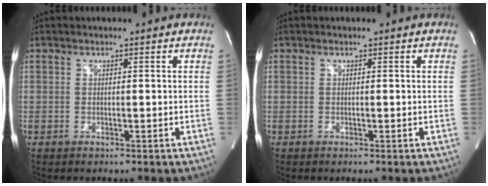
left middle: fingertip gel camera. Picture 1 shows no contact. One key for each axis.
{"total": 0.0}